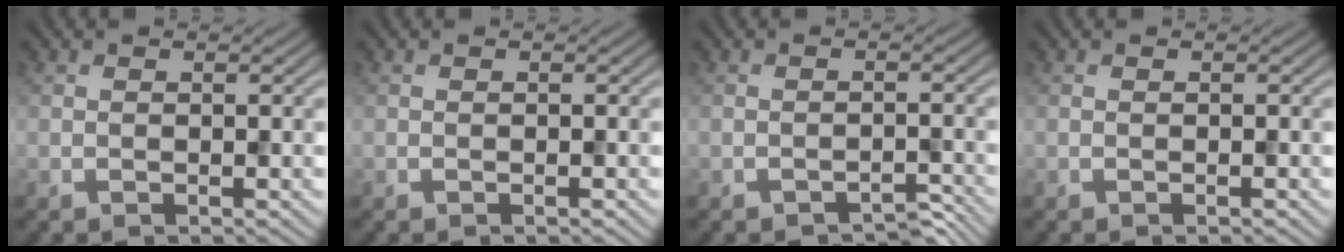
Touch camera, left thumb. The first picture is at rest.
{"total": 0.0}
{"total": 1.9, "force": [-1.7, 0.4, 0.6], "torque": [-0.006, 0.002, -0.027]}
{"total": 0.0}